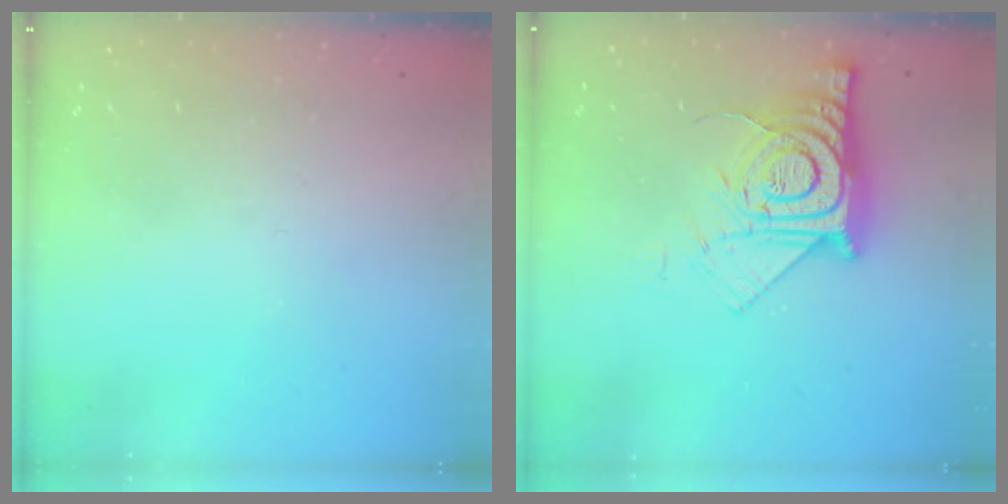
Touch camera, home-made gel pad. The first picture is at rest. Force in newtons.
{"total": 15.1, "press": 15.0, "slide": 1.2}